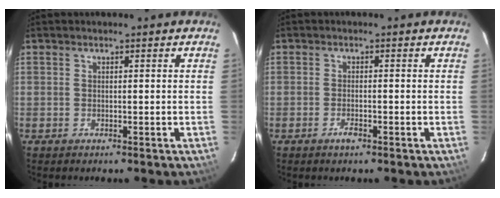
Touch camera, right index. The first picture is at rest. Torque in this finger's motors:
{"motor_torque": [0.08, 0.02, 0.00, 0.00]}